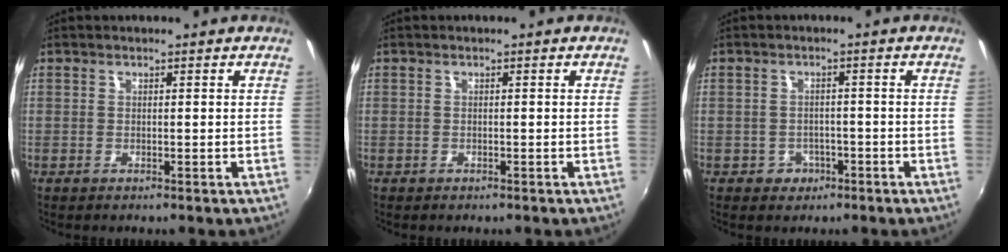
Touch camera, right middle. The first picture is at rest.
{"total": 0.6, "force": [-0.4, 0.4, 0.1], "torque": [-0.004, -0.002, -0.006]}
{"total": 3.7, "force": [-1.7, 3.2, 0.6], "torque": [-0.020, 0.005, -0.022]}